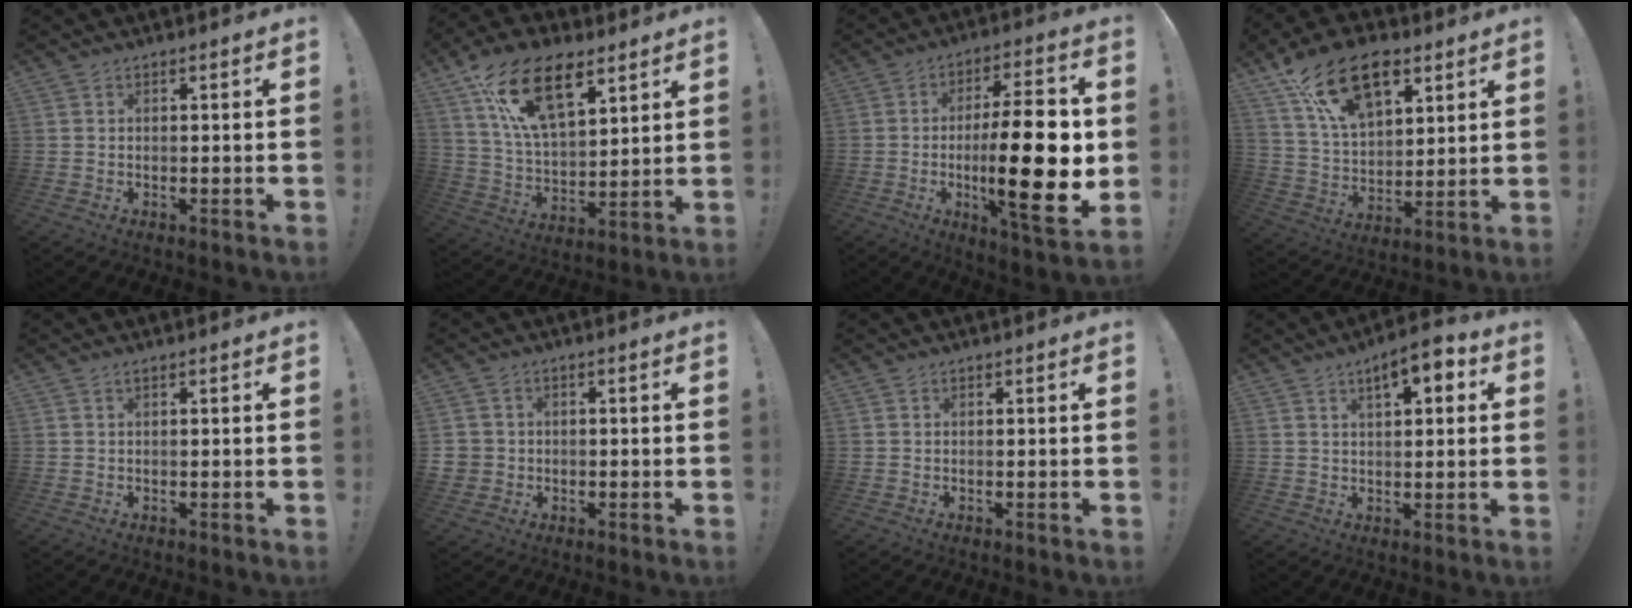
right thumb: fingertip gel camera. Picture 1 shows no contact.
{"total": 19.4, "force": [10.5, 10.0, 12.9], "torque": [-0.239, -0.051, 0.188]}
{"total": 23.9, "force": [-2.0, 5.9, 23.0], "torque": [-0.369, -0.005, -0.032]}
{"total": 19.9, "force": [11.1, 11.6, 11.7], "torque": [-0.205, -0.054, 0.203]}
{"total": 0.5, "force": [0.2, 0.1, 0.4], "torque": [-0.010, 0.000, 0.004]}
{"total": 3.3, "force": [-0.6, 3.2, 0.8], "torque": [-0.017, 0.010, -0.006]}
{"total": 0.0}
{"total": 7.4, "force": [3.5, 2.8, 5.8], "torque": [-0.076, -0.018, 0.055]}